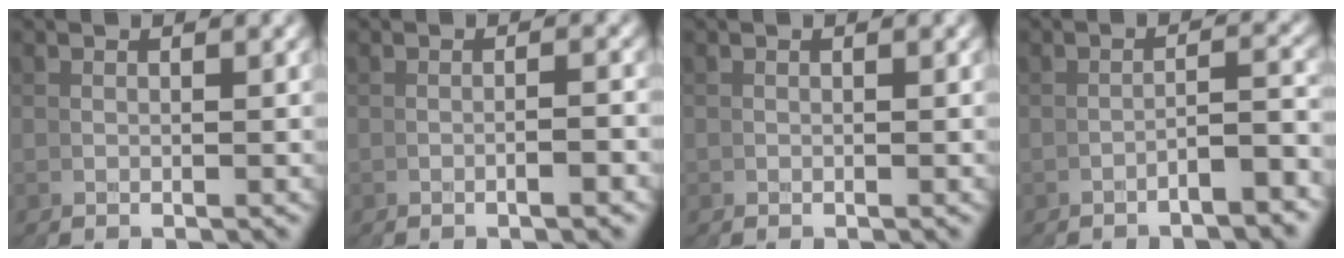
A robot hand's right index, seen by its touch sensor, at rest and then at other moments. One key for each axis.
{"total": 1.2, "fx": -0.6, "fy": -0.6, "fz": 0.9, "tx": -0.020, "ty": 0.005, "tz": -0.015}
{"total": 0.6, "fx": -0.3, "fy": 0.3, "fz": -0.4, "tx": 0.008, "ty": -0.003, "tz": -0.003}
{"total": 2.9, "fx": -2.5, "fy": -0.8, "fz": 1.1, "tx": -0.011, "ty": 0.007, "tz": -0.046}